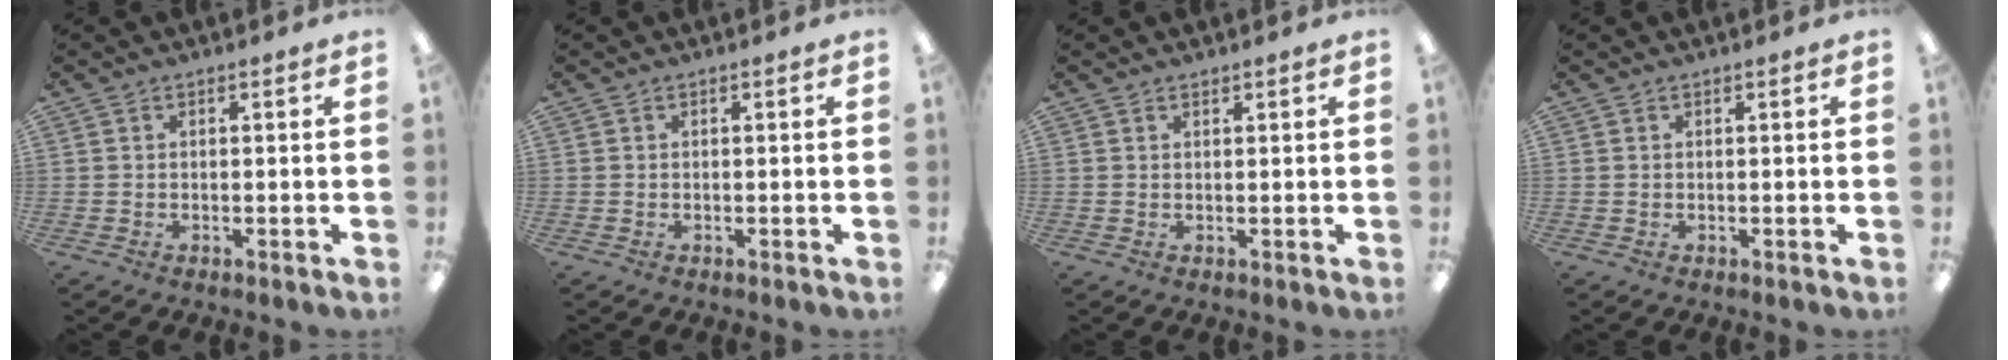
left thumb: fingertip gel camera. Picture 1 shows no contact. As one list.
[{"total": 0.0}, {"total": 0.7, "force": [0.7, 0.1, 0.1], "torque": [-0.003, 0.000, 0.012]}, {"total": 0.0}]